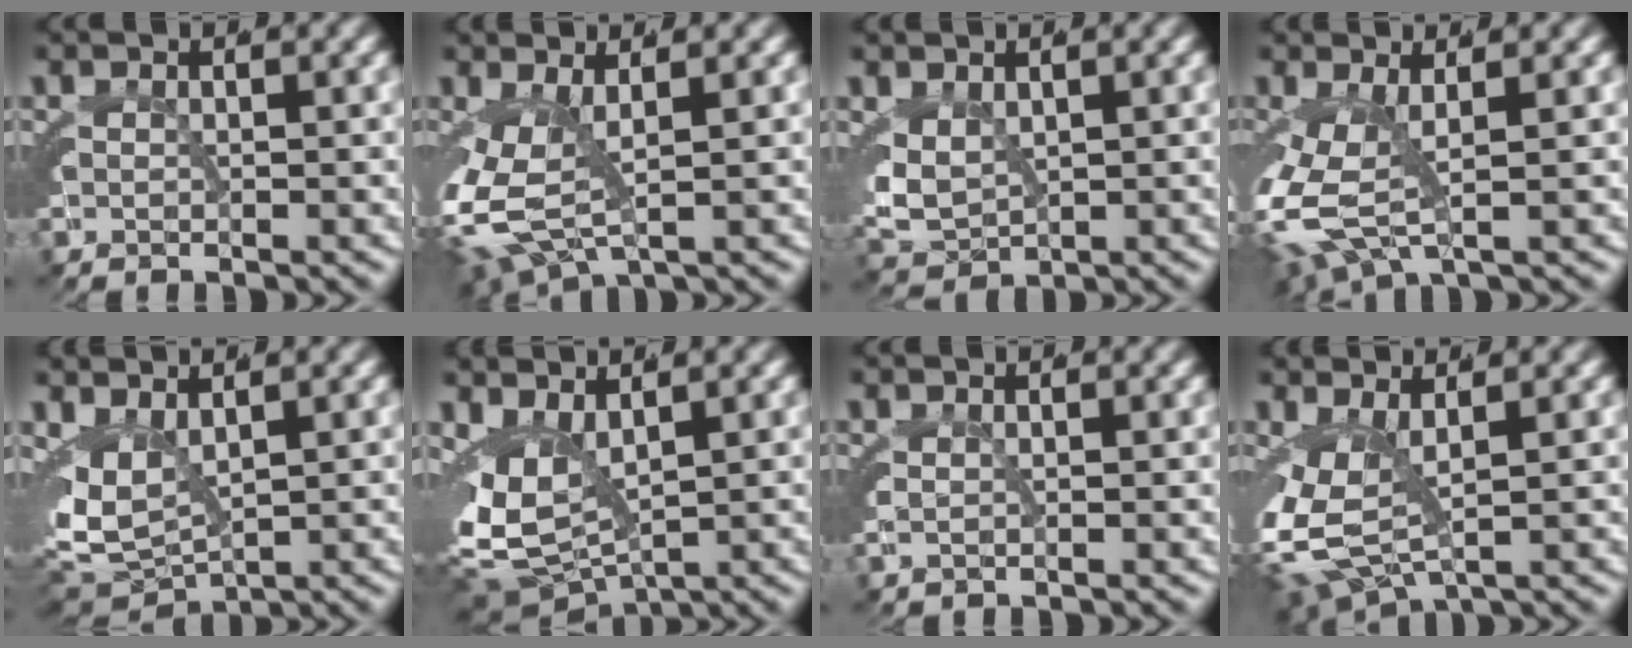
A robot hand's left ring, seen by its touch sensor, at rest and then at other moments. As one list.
[{"total": 5.9, "force": [-0.4, 3.3, 4.9], "torque": [-0.119, -0.031, 0.013]}, {"total": 3.7, "force": [0.4, 2.8, 2.3], "torque": [-0.081, -0.033, 0.031]}, {"total": 5.8, "force": [-0.7, 2.7, 5.1], "torque": [-0.121, -0.028, 0.009]}, {"total": 8.1, "force": [0.1, 6.7, 4.7], "torque": [-0.128, -0.033, 0.014]}, {"total": 9.5, "force": [-0.6, 7.2, 6.2], "torque": [-0.143, -0.037, 0.006]}, {"total": 0.5, "force": [0.3, -0.1, 0.4], "torque": [-0.012, -0.005, 0.011]}, {"total": 6.6, "force": [-0.8, 4.4, 4.9], "torque": [-0.131, -0.039, 0.008]}]